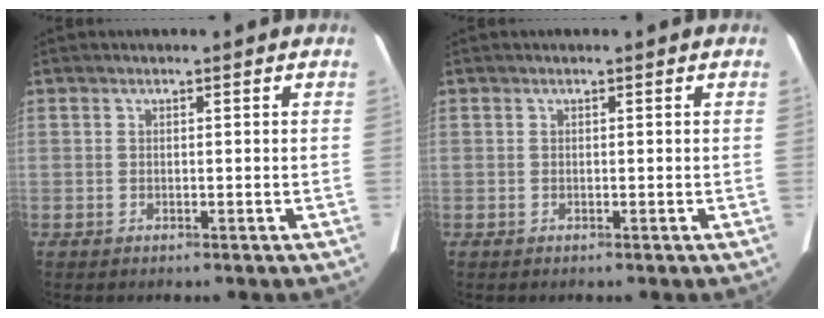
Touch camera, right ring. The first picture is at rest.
{"total": 0.0}